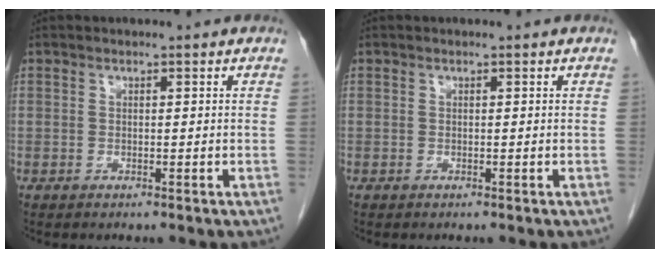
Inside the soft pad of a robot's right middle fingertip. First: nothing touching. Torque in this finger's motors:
{"motor_torque": [0.81, -0.62, 0.03, 0.01]}